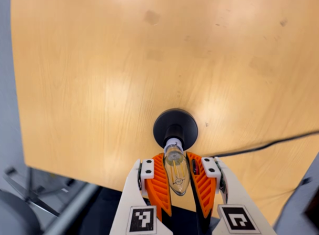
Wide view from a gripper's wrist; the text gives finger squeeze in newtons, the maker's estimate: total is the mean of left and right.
{"total": 21.3, "left": 22.4, "right": 20.1}